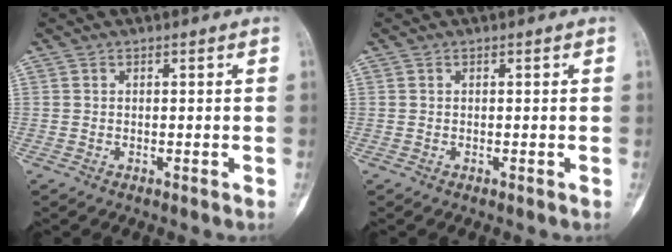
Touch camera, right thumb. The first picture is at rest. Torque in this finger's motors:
{"motor_torque": [2.52, 2.49, 0.00, 0.00, 0.01]}